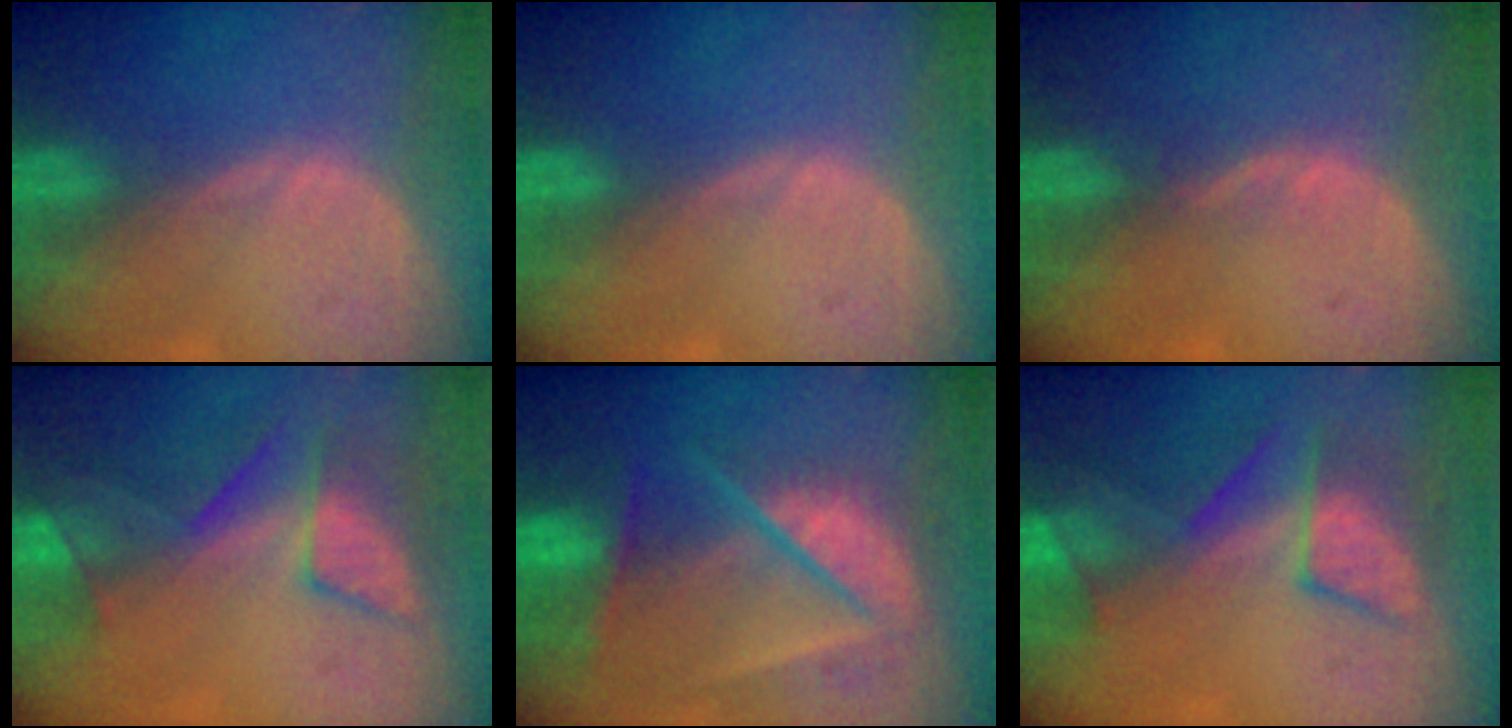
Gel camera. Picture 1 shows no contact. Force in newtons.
{"total": 0.0}
{"total": 1.1, "press": 1.0, "slide": 0.5}
{"total": 8.3, "press": 7.2, "slide": 4.1}
{"total": 9.8, "press": 8.3, "slide": 5.2}
{"total": 8.0, "press": 7.5, "slide": 2.7}